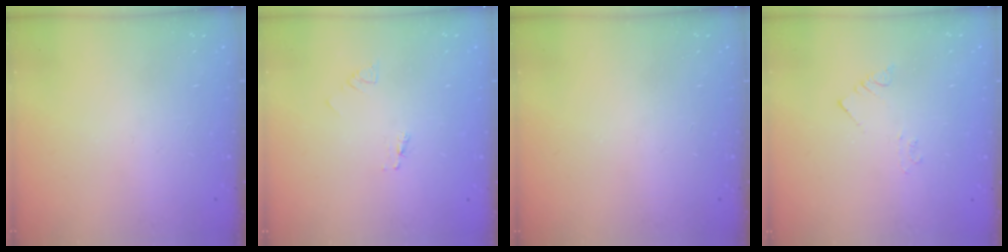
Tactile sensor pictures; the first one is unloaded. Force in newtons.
{"total": 2.1, "press": 2.1, "slide": 0.1}
{"total": 0.0}
{"total": 2.1, "press": 2.1, "slide": 0.3}